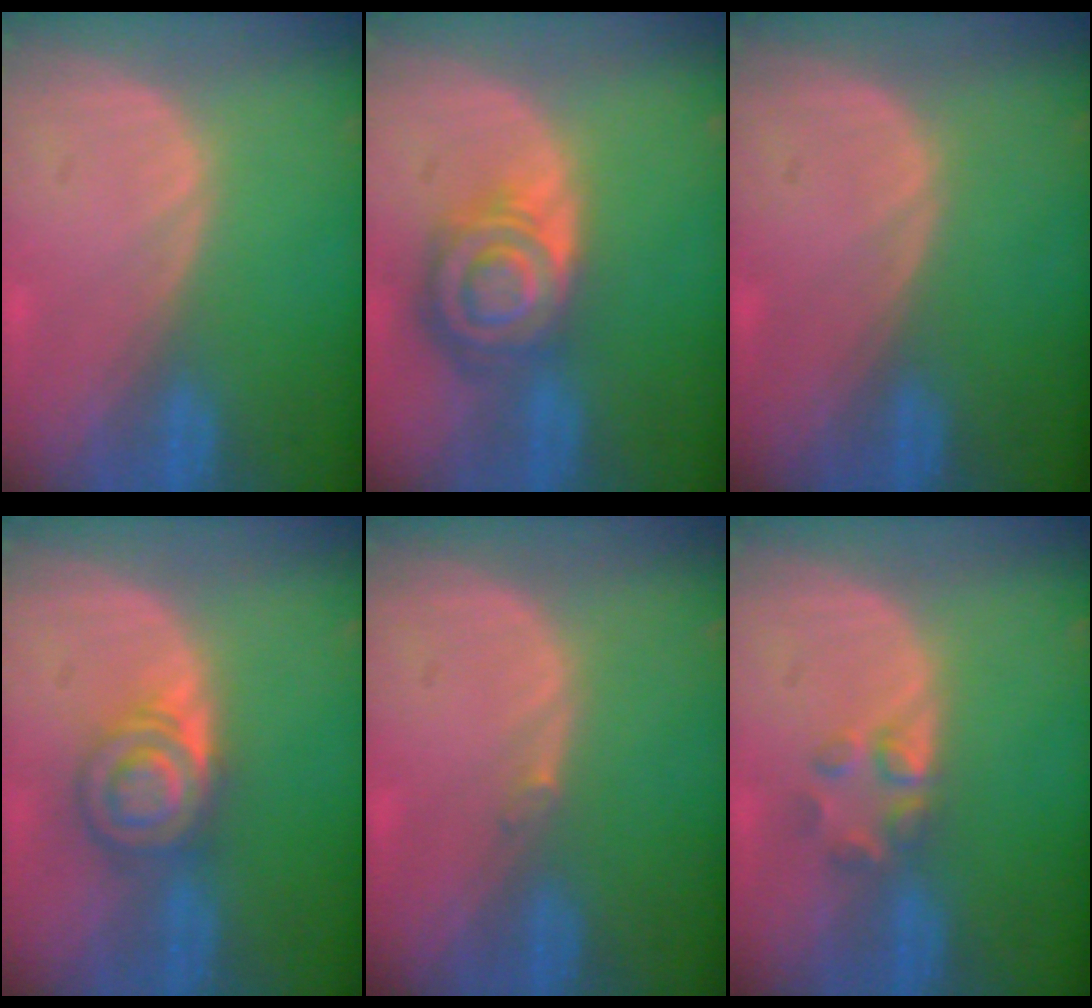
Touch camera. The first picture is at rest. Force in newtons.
{"total": 8.6, "press": 7.4, "slide": 4.4}
{"total": 0.0}
{"total": 6.1, "press": 5.9, "slide": 1.8}
{"total": 0.5, "press": 0.5, "slide": 0.1}
{"total": 2.9, "press": 2.9, "slide": 0.3}